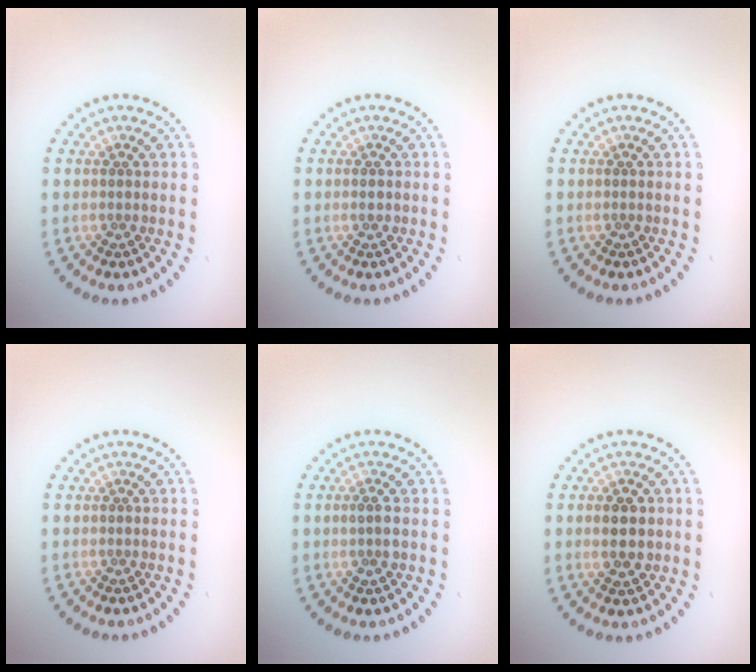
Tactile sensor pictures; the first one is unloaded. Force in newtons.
{"total": 0.9, "press": 0.9, "slide": 0.2}
{"total": 0.0}
{"total": 0.0}
{"total": 1.4, "press": 1.3, "slide": 0.5}
{"total": 2.6, "press": 2.6, "slide": 0.1}